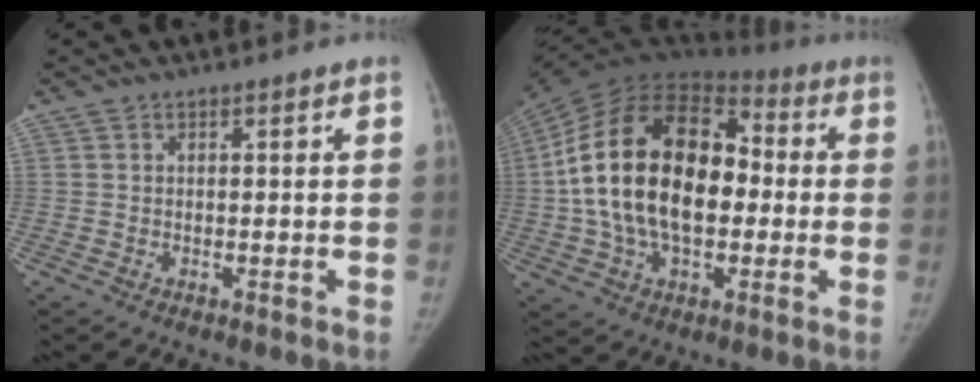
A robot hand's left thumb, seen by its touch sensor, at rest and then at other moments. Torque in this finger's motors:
{"motor_torque": [2.23, 2.78, 1.89, -0.88, 0.91]}